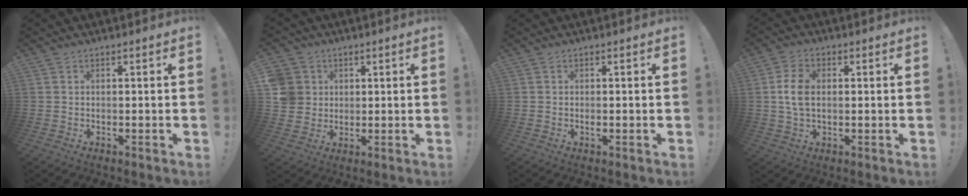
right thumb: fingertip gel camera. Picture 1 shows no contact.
{"total": 7.1, "force": [1.1, 6.7, 2.0], "torque": [-0.052, -0.002, 0.023]}
{"total": 0.8, "force": [-0.4, 0.3, 0.6], "torque": [-0.006, -0.002, -0.008]}
{"total": 8.0, "force": [0.5, 5.1, 6.1], "torque": [-0.108, -0.001, 0.008]}